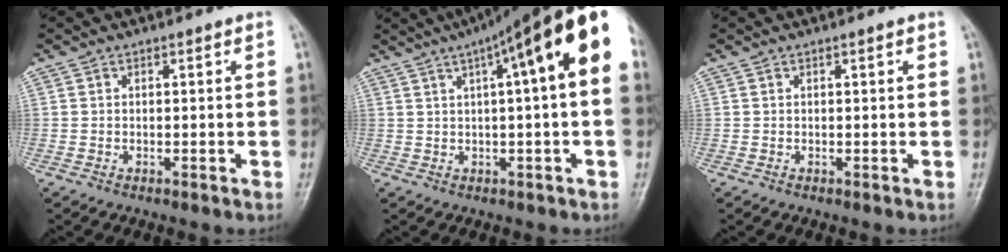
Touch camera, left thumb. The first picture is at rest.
{"total": 18.4, "force": [5.6, 3.5, 17.1], "torque": [-0.255, 0.037, 0.073]}
{"total": 0.5, "force": [0.2, 0.0, 0.4], "torque": [-0.007, 0.001, 0.002]}